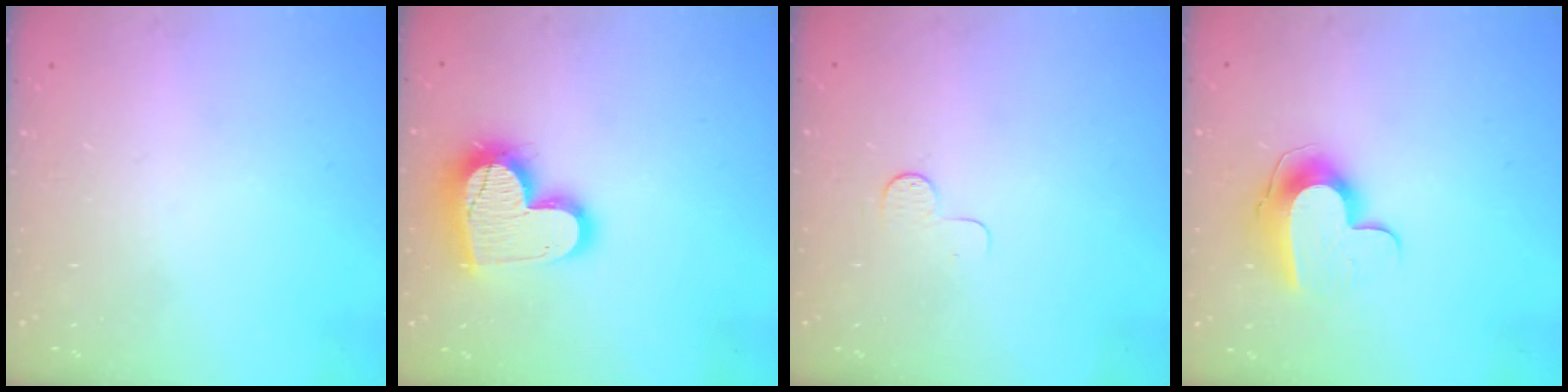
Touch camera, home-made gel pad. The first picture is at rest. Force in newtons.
{"total": 17.4, "press": 17.3, "slide": 1.3}
{"total": 4.0, "press": 4.0, "slide": 0.4}
{"total": 10.4, "press": 10.4, "slide": 0.3}